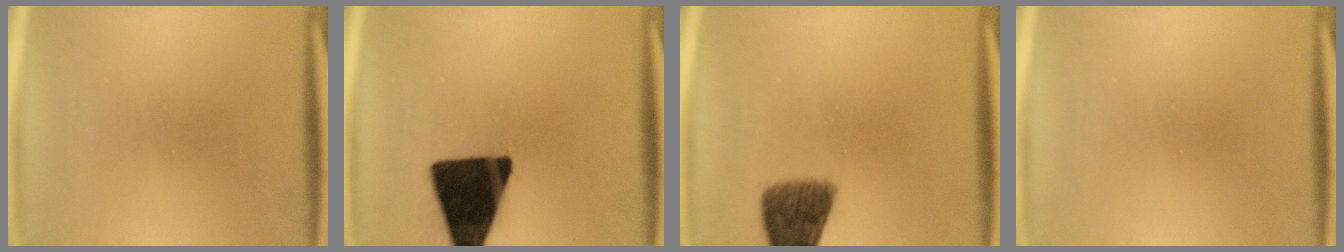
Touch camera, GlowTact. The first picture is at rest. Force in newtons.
{"total": 16.5}
{"total": 8.3}
{"total": 0.0}